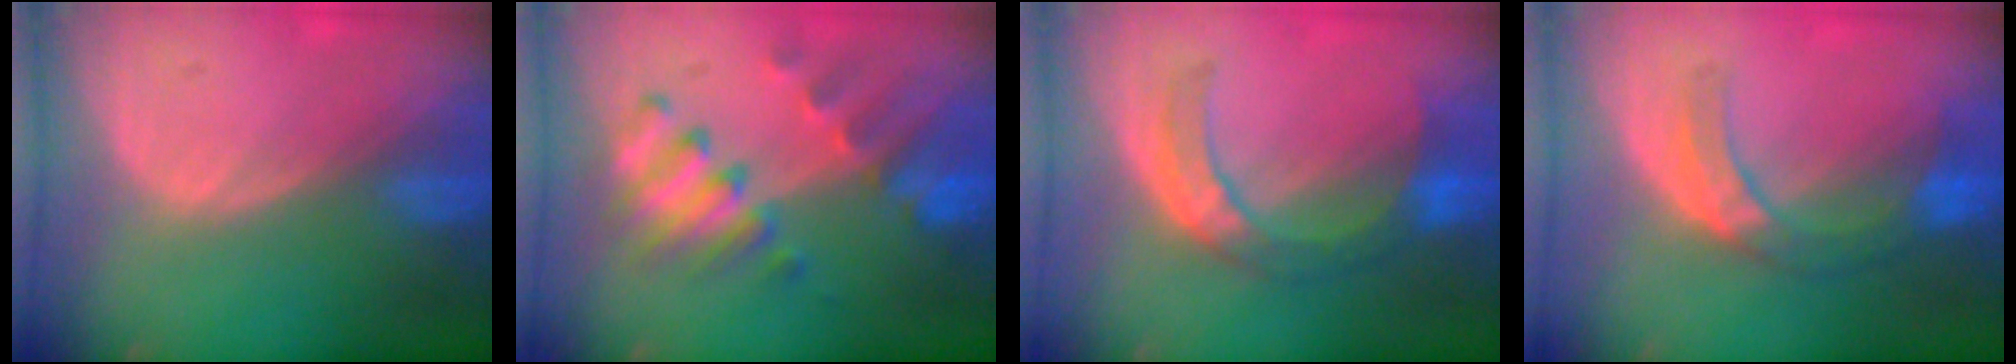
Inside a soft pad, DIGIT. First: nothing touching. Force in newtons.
{"total": 8.9, "press": 8.3, "slide": 3.5}
{"total": 7.1, "press": 7.0, "slide": 1.5}
{"total": 7.2, "press": 6.4, "slide": 3.3}